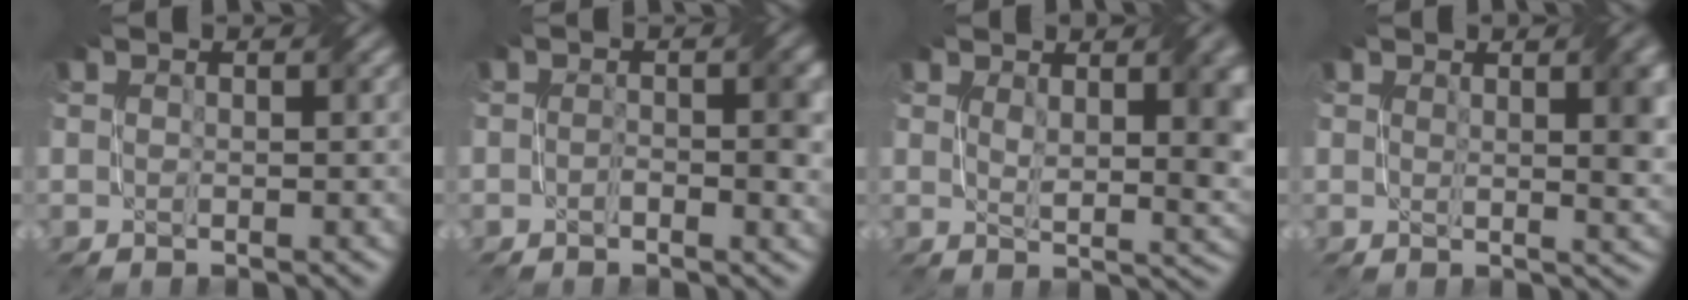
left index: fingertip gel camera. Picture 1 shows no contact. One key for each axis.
{"total": 2.5, "fx": -0.3, "fy": 1.2, "fz": 2.2, "tx": -0.031, "ty": -0.001, "tz": -0.007}
{"total": 5.7, "fx": 2.0, "fy": 2.0, "fz": 4.9, "tx": -0.071, "ty": -0.005, "tz": 0.038}
{"total": 3.8, "fx": 1.5, "fy": 1.0, "fz": 3.3, "tx": -0.039, "ty": 0.000, "tz": 0.024}